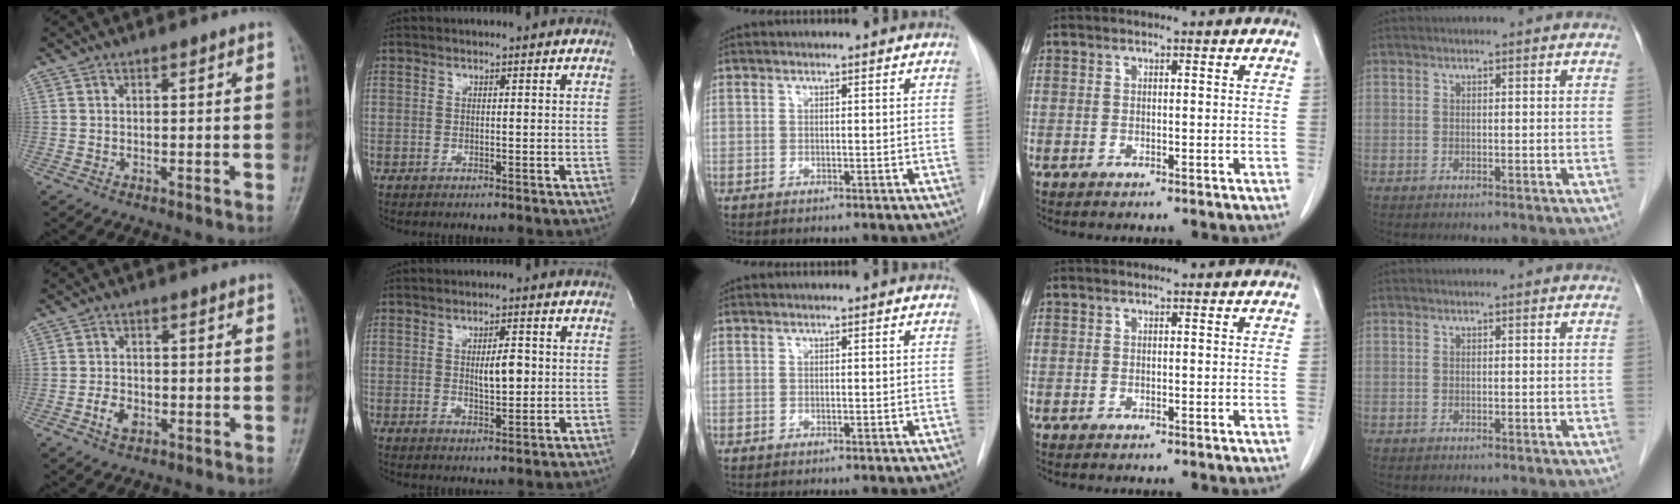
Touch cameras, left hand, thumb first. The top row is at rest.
{"thumb": {"total": 3.7, "force": [-1.4, 2.5, 2.2], "torque": [-0.035, 0.008, -0.026]}, "index": {"total": 4.1, "force": [0.3, 1.4, 3.9], "torque": [-0.063, -0.001, 0.006]}}